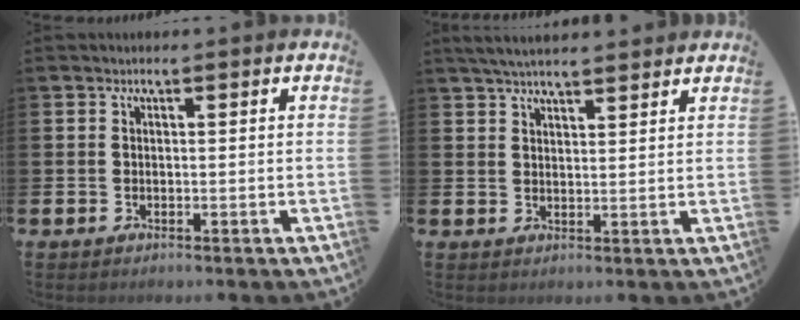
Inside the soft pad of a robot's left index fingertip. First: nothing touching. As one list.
[{"total": 3.8, "force": [3.7, 0.5, 0.9], "torque": [-0.026, -0.010, 0.068]}]